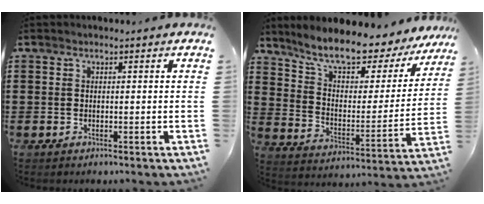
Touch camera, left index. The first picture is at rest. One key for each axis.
{"total": 9.2, "fx": 8.1, "fy": 1.6, "fz": 4.2, "tx": -0.102, "ty": -0.058, "tz": 0.133}